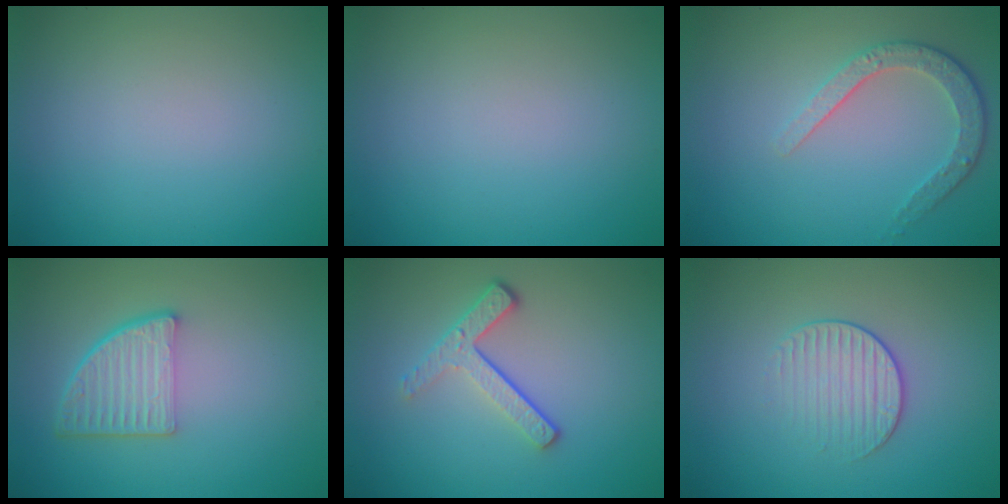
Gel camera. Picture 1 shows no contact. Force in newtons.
{"total": 0.0}
{"total": 2.9, "press": 2.5, "slide": 1.6}
{"total": 4.8, "press": 3.4, "slide": 3.4}
{"total": 3.5, "press": 2.5, "slide": 2.4}
{"total": 2.0, "press": 1.4, "slide": 1.4}